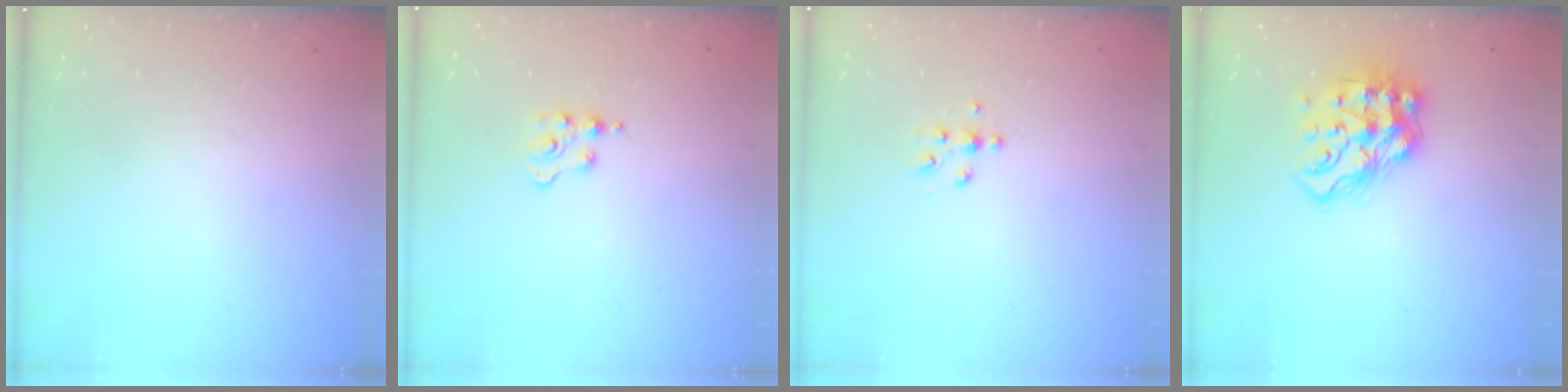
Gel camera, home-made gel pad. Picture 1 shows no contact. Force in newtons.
{"total": 2.5, "press": 2.5, "slide": 0.4}
{"total": 4.9, "press": 4.8, "slide": 0.6}
{"total": 14.9, "press": 14.8, "slide": 1.7}